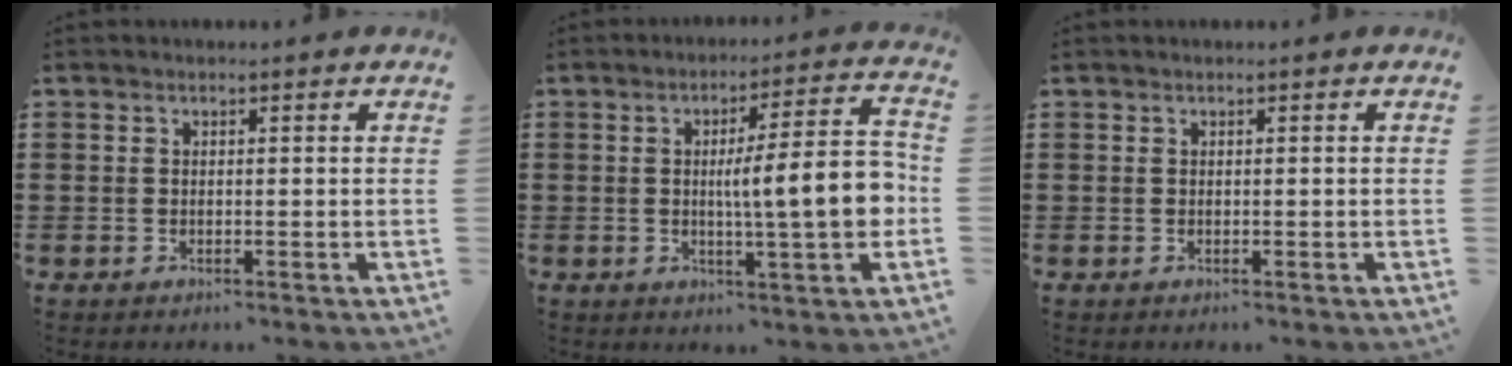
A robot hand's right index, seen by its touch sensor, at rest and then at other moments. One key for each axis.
{"total": 10.8, "fx": -0.5, "fy": 1.7, "fz": 10.7, "tx": -0.164, "ty": -0.009, "tz": -0.017}
{"total": 0.0}